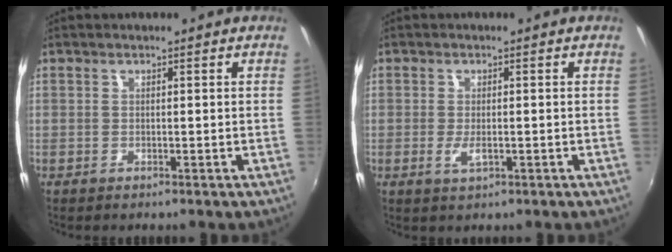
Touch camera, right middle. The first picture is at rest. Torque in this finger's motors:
{"motor_torque": [0.53, -0.48, 0.14, 0.04]}